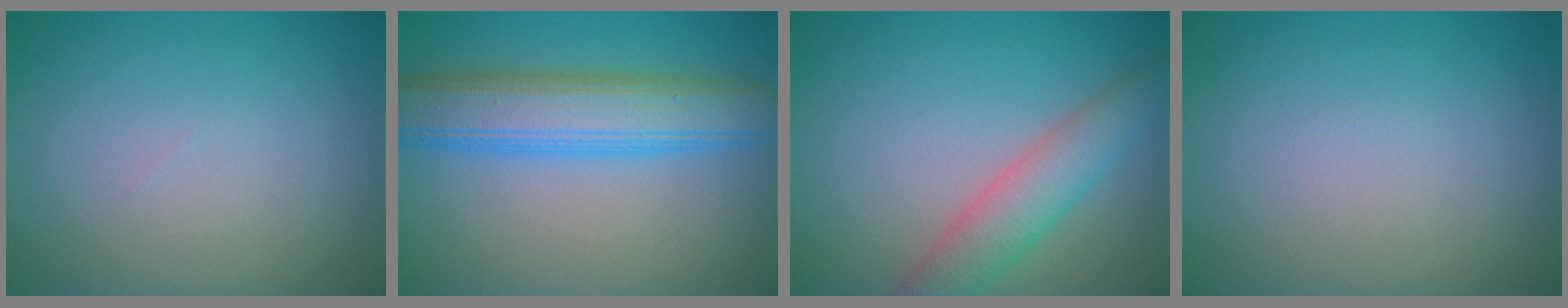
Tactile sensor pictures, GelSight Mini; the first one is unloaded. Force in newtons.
{"total": 7.1, "press": 7.1, "slide": 0.1}
{"total": 4.6, "press": 4.6, "slide": 0.4}
{"total": 0.0}